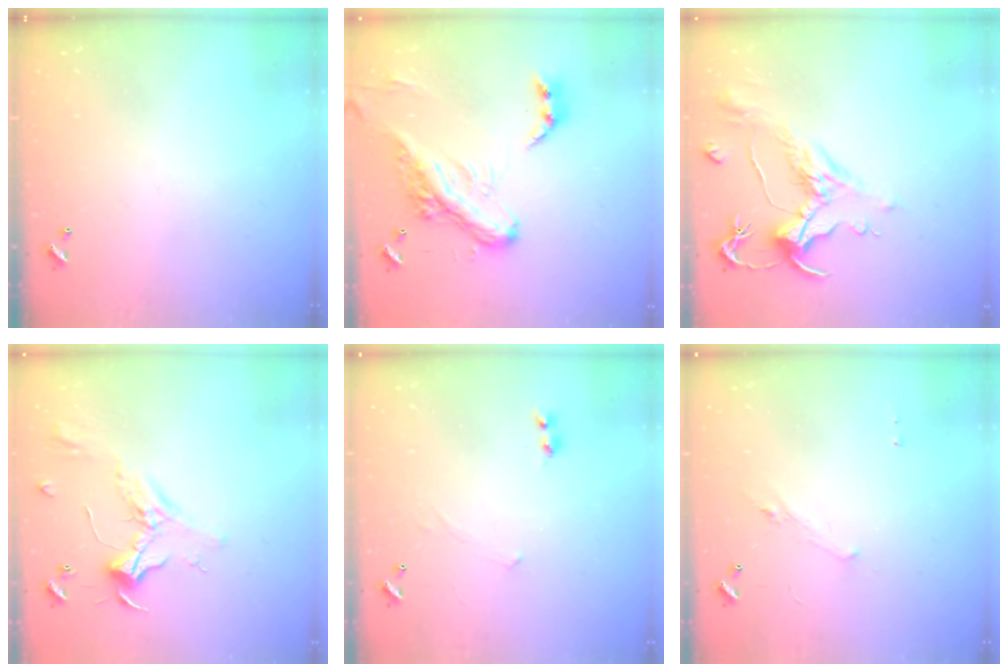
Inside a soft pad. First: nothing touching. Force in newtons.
{"total": 10.0, "press": 9.8, "slide": 2.0}
{"total": 1.6, "press": 0.6, "slide": 1.4}
{"total": 2.3, "press": 2.1, "slide": 0.9}
{"total": 2.3, "press": 2.3, "slide": 0.2}
{"total": 1.3, "press": 1.2, "slide": 0.6}